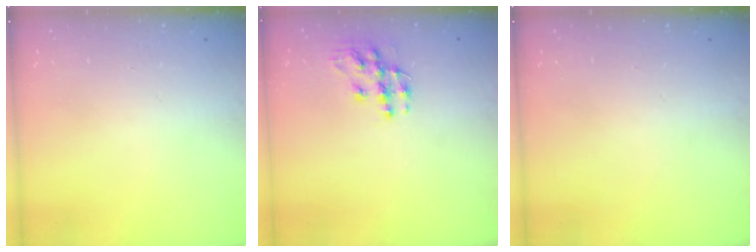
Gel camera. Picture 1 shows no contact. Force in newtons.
{"total": 10.0, "press": 10.0, "slide": 0.6}
{"total": 0.0}